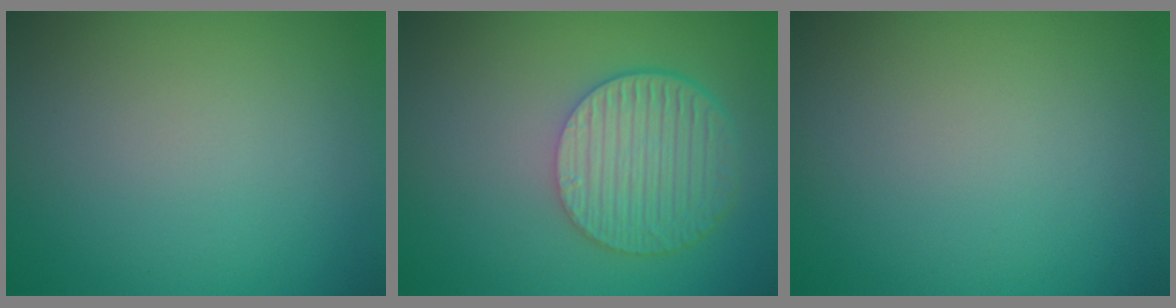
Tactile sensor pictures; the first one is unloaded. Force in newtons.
{"total": 6.2, "press": 4.6, "slide": 4.2}
{"total": 0.0}